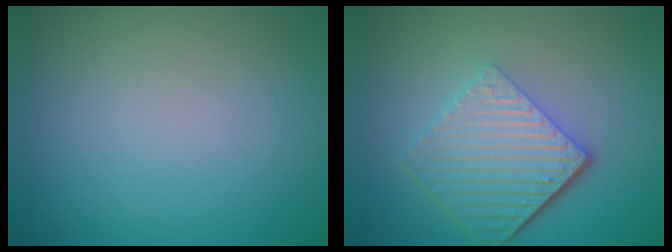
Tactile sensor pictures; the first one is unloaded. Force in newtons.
{"total": 6.6, "press": 4.4, "slide": 4.9}